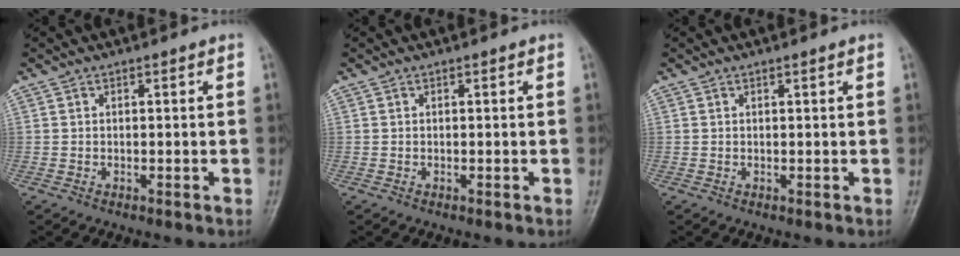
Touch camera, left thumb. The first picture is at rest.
{"total": 0.0}
{"total": 0.5, "force": [0.3, -0.1, 0.4], "torque": [-0.012, -0.003, 0.008]}